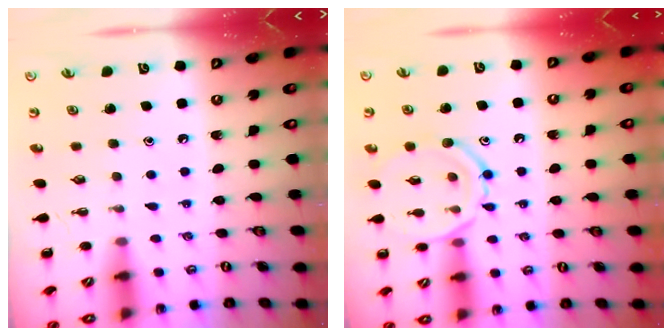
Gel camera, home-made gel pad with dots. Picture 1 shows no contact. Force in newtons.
{"total": 12.1, "press": 12.1, "slide": 0.3}